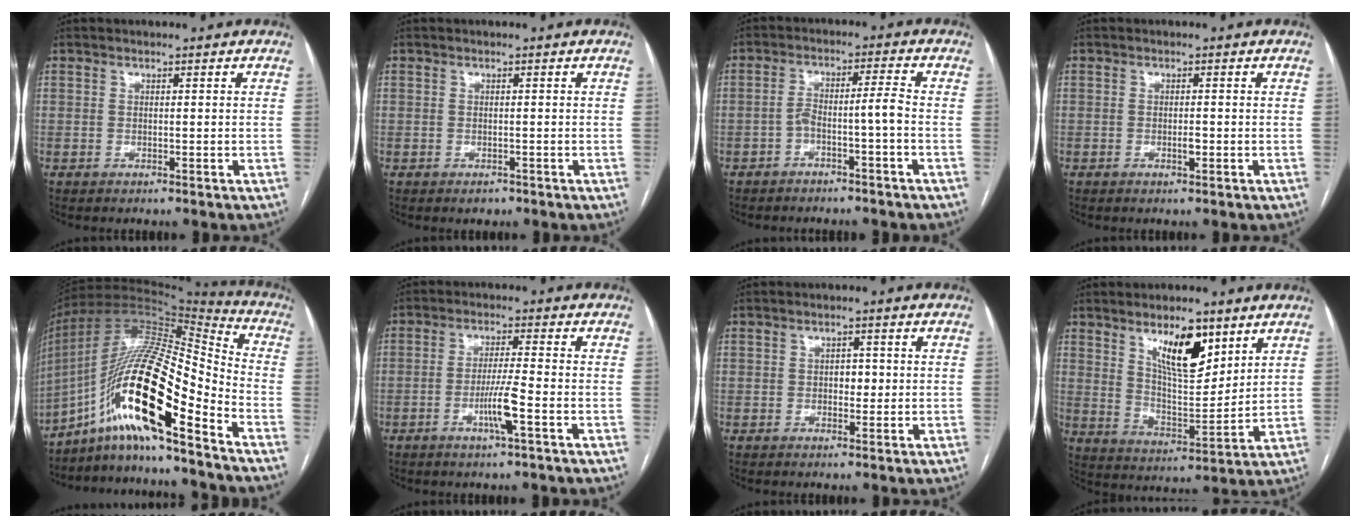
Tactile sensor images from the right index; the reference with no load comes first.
{"total": 1.1, "force": [-0.7, 0.7, 0.4], "torque": [-0.001, 0.001, -0.006]}
{"total": 4.1, "force": [-2.1, -0.2, 3.6], "torque": [-0.068, 0.024, -0.032]}
{"total": 1.1, "force": [-0.3, 0.3, 1.0], "torque": [-0.019, 0.000, -0.005]}
{"total": 21.0, "force": [-11.2, 3.2, 17.5], "torque": [-0.345, 0.005, -0.200]}
{"total": 5.5, "force": [-2.1, -0.4, 5.0], "torque": [-0.095, -0.009, -0.041]}
{"total": 2.2, "force": [0.0, 1.4, 1.7], "torque": [-0.020, 0.004, 0.000]}
{"total": 11.0, "force": [6.3, 3.6, 8.3], "torque": [-0.143, -0.004, 0.119]}